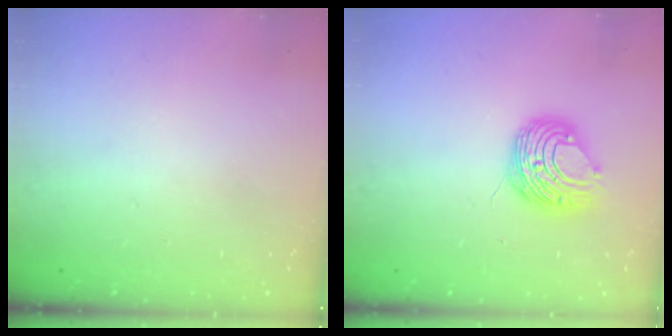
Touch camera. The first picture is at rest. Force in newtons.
{"total": 8.8, "press": 8.7, "slide": 0.5}